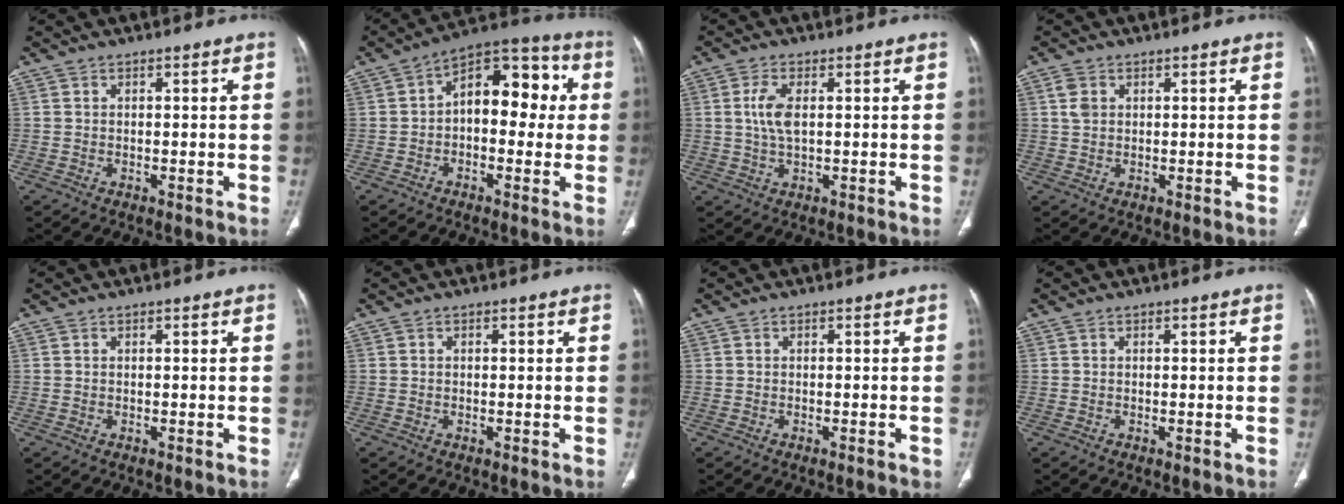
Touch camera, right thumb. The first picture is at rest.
{"total": 13.6, "force": [1.1, 8.1, 10.9], "torque": [-0.109, 0.043, 0.001]}
{"total": 4.9, "force": [0.8, 2.1, 4.3], "torque": [-0.100, -0.001, 0.017]}
{"total": 2.4, "force": [0.8, 1.8, 1.4], "torque": [-0.027, 0.002, 0.020]}
{"total": 0.0}
{"total": 0.0}
{"total": 1.1, "force": [-0.7, 0.2, 0.8], "torque": [-0.013, -0.002, -0.008]}
{"total": 0.0}